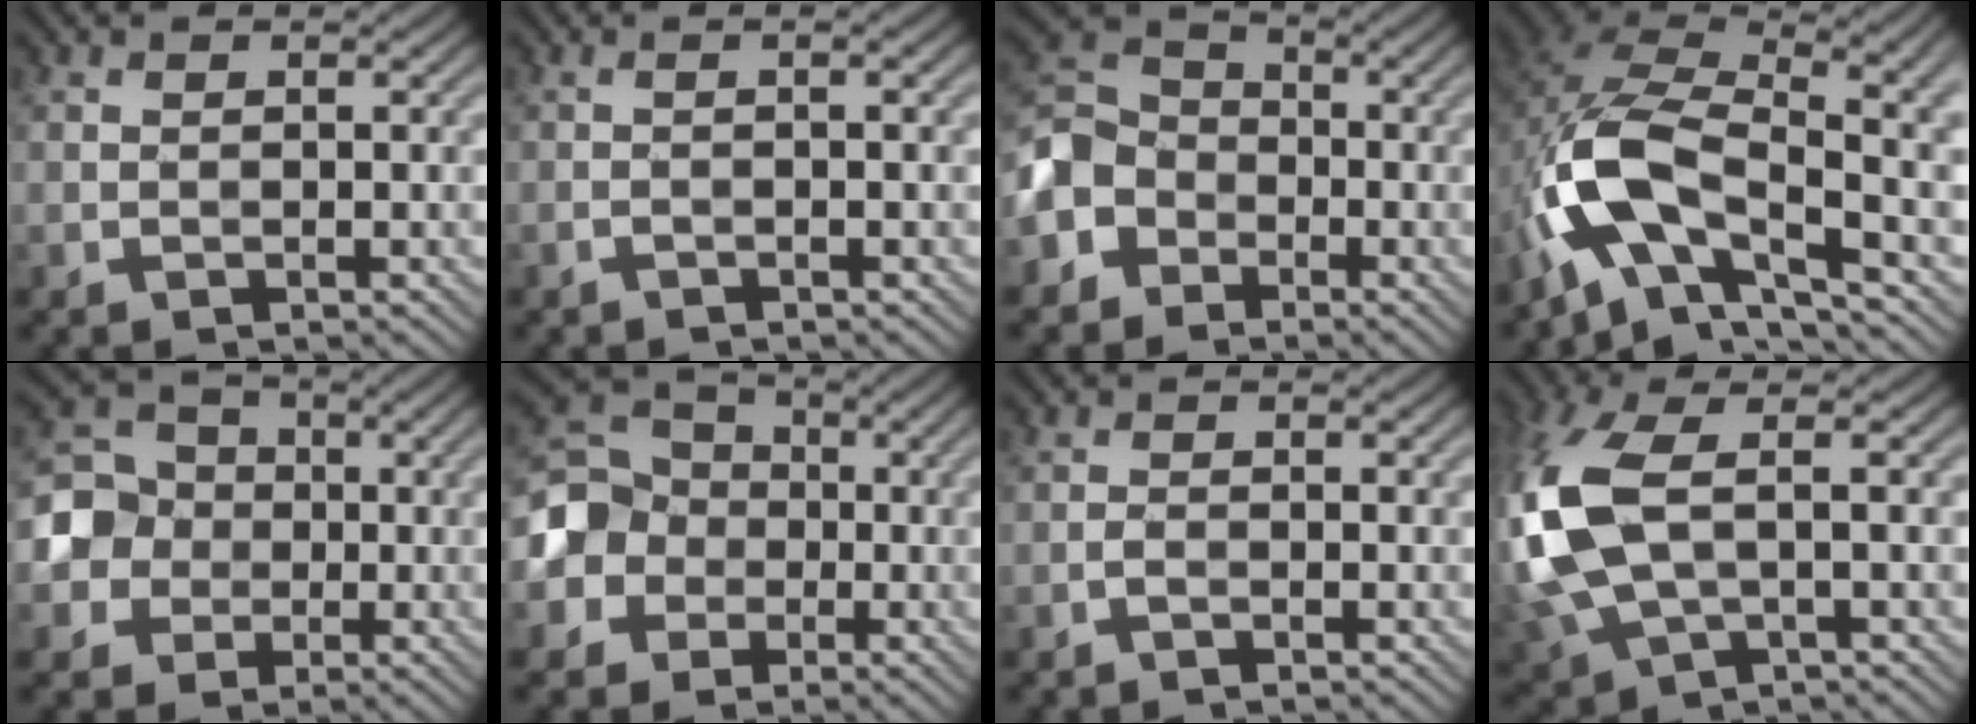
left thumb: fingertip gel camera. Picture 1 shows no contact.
{"total": 2.2, "force": [-0.1, 0.4, 2.2], "torque": [-0.032, 0.007, -0.012]}
{"total": 6.8, "force": [-3.3, 5.5, 2.3], "torque": [-0.061, 0.011, -0.094]}
{"total": 14.7, "force": [-3.5, 6.9, 12.5], "torque": [-0.233, -0.007, -0.066]}
{"total": 7.2, "force": [-1.0, 6.8, 2.2], "torque": [-0.059, 0.002, -0.045]}
{"total": 8.6, "force": [-1.6, 7.9, 3.0], "torque": [-0.085, -0.004, -0.064]}
{"total": 0.8, "force": [-0.6, 0.2, 0.6], "torque": [-0.012, 0.004, -0.013]}
{"total": 12.5, "force": [0.7, 6.2, 10.9], "torque": [-0.297, -0.002, 0.014]}